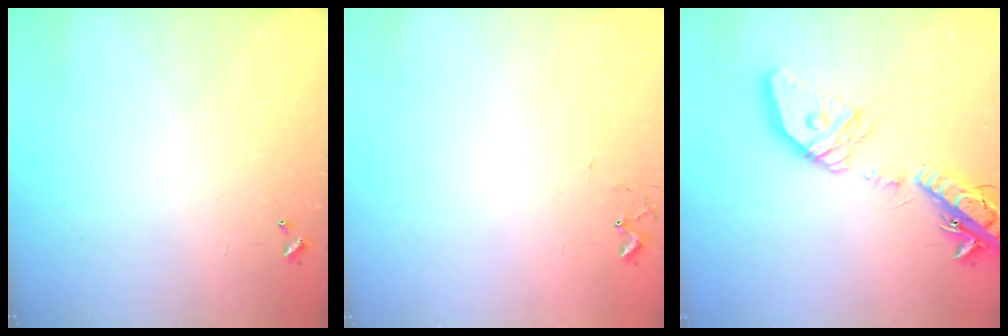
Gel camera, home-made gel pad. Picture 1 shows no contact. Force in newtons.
{"total": 5.4, "press": 5.4, "slide": 0.7}
{"total": 23.6, "press": 23.3, "slide": 3.8}